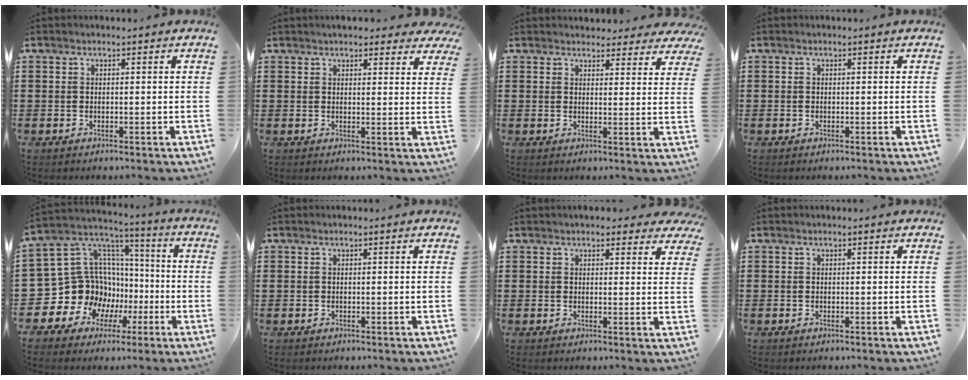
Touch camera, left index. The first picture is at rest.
{"total": 3.3, "force": [3.0, 0.6, 1.0], "torque": [-0.021, -0.007, 0.054]}
{"total": 3.6, "force": [3.4, 1.0, 0.7], "torque": [-0.009, -0.013, 0.059]}
{"total": 0.0}
{"total": 14.1, "force": [-2.6, 13.3, 4.0], "torque": [-0.124, -0.029, -0.014]}
{"total": 0.0}
{"total": 2.9, "force": [2.6, 0.9, 0.9], "torque": [-0.012, -0.008, 0.044]}
{"total": 0.0}